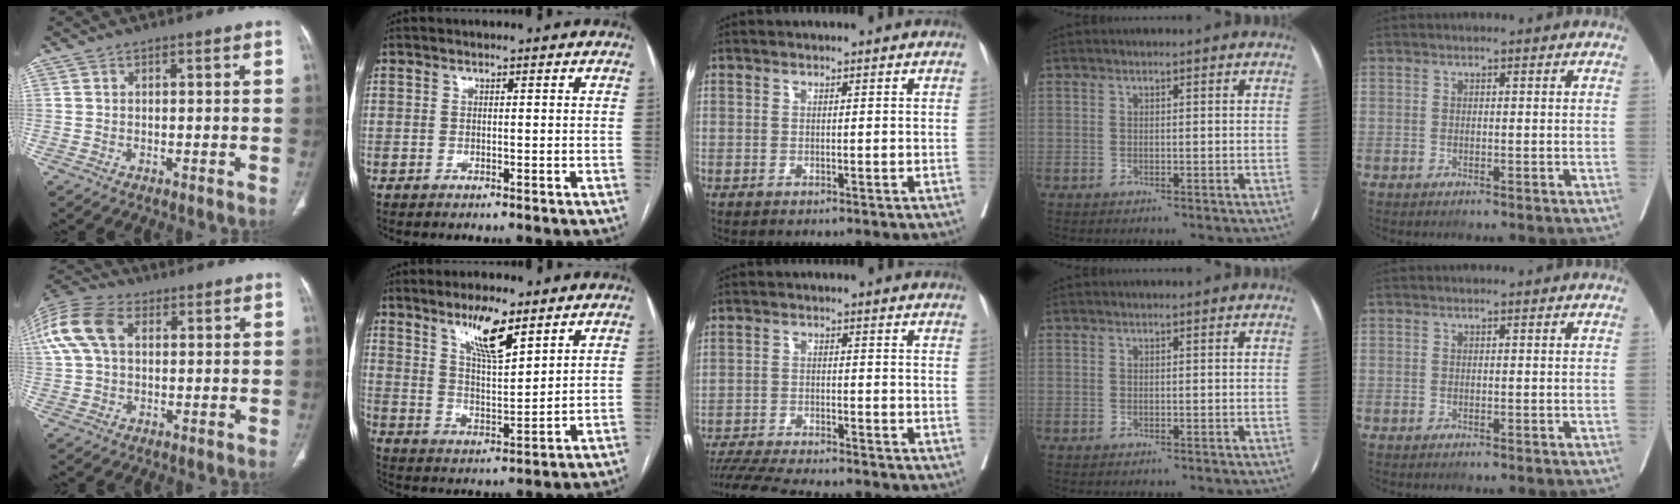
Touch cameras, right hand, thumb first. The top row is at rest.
{"thumb": {"total": 15.8, "force": [4.7, 10.5, 10.9], "torque": [-0.264, 0.038, 0.085]}, "index": {"total": 8.6, "force": [5.8, 1.6, 6.2], "torque": [-0.115, -0.006, 0.107]}, "middle": {"total": 13.7, "force": [-12.5, 1.3, 5.5], "torque": [-0.090, -0.018, -0.189]}}